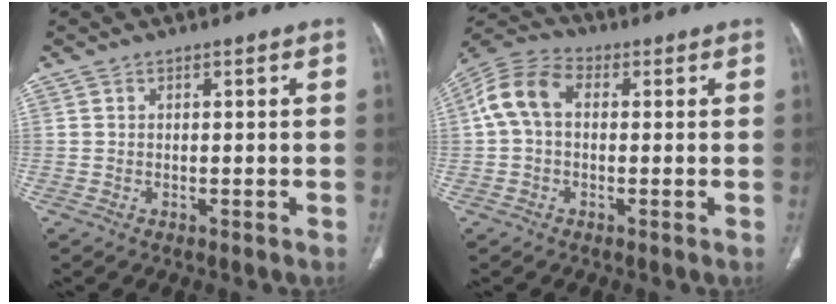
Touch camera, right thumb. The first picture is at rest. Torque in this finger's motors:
{"motor_torque": [0.33, 0.37, 0.73, -0.71, 0.09]}